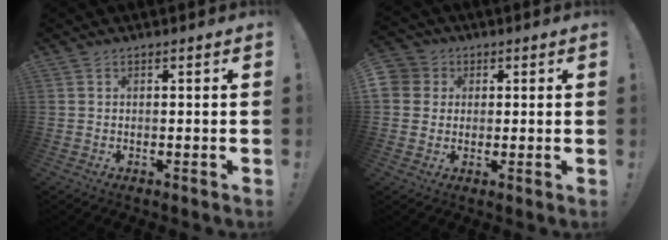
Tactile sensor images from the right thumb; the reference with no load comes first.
{"total": 6.0, "force": [1.3, 5.6, 1.7], "torque": [-0.038, 0.002, 0.025]}